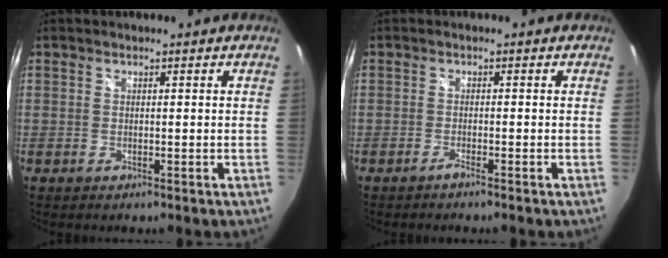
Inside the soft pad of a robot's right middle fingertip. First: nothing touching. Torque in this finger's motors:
{"motor_torque": [0.36, -0.45, -0.05, 0.00]}